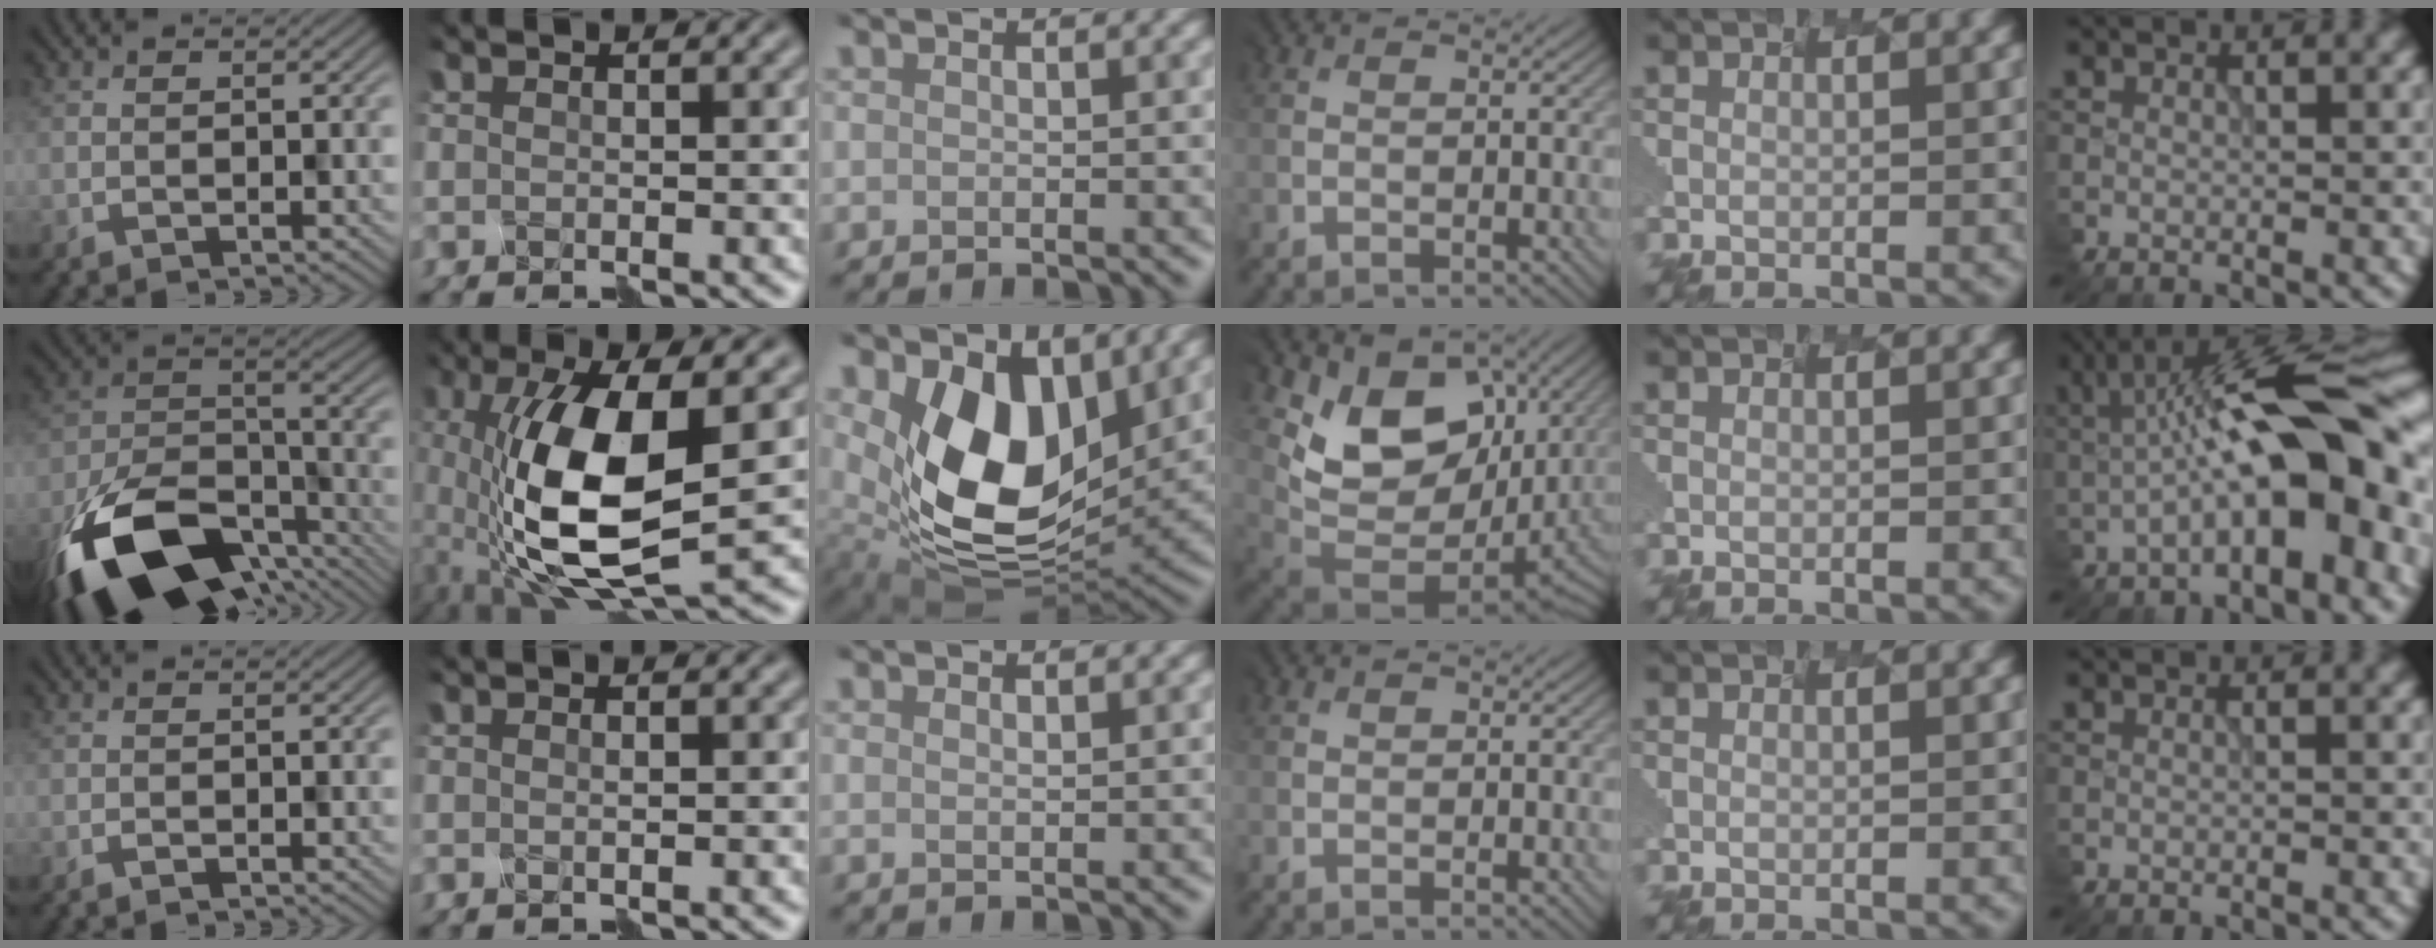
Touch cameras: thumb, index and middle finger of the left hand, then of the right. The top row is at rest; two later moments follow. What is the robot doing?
{"motion": "disassemble", "object": "markers"}